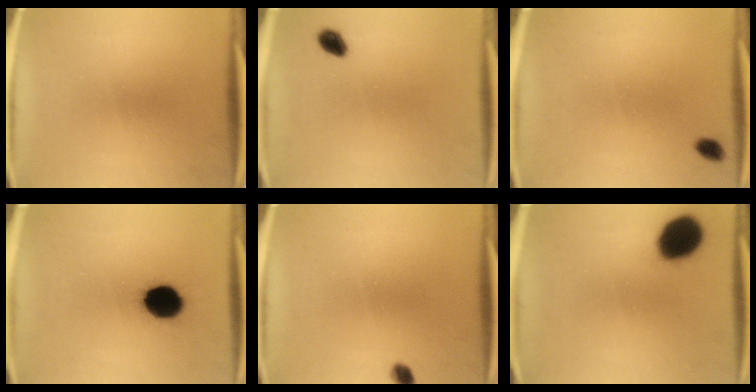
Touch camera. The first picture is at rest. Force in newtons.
{"total": 2.8}
{"total": 2.0}
{"total": 12.2}
{"total": 1.8}
{"total": 13.7}